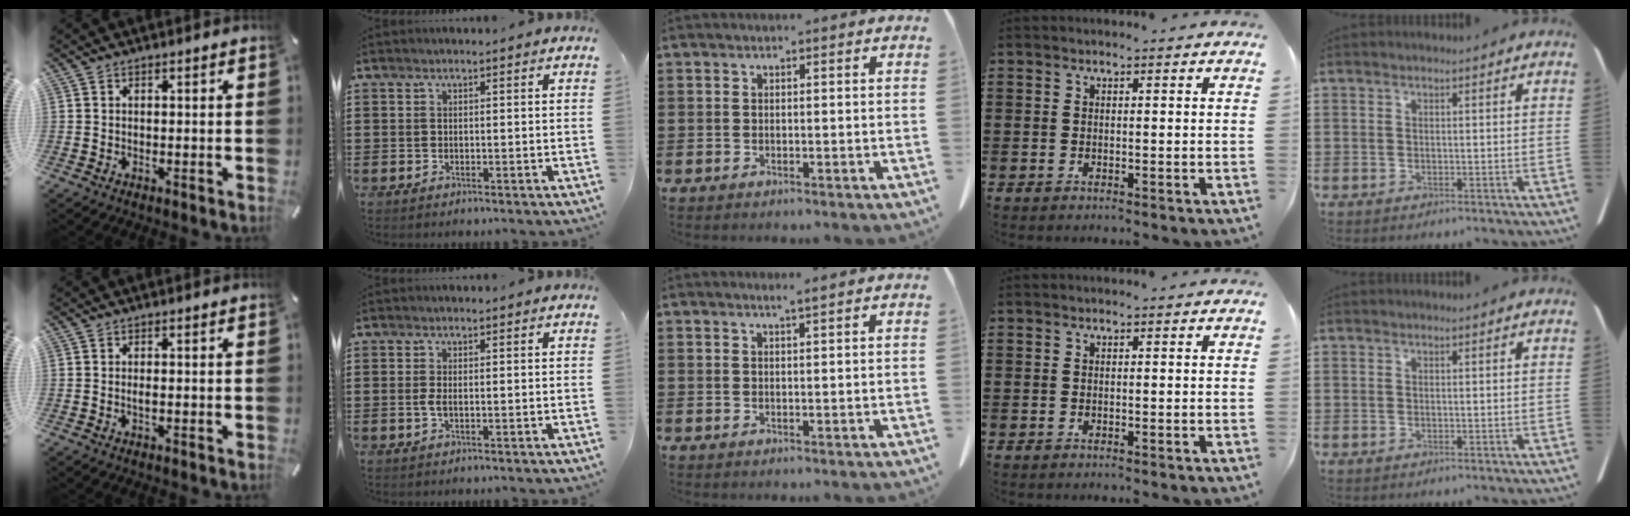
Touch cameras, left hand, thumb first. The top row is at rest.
{"thumb": {"total": 0.9, "force": [-0.2, 0.2, 0.9], "torque": [-0.017, -0.003, -0.003]}, "index": {"total": 1.2, "force": [-0.3, 0.3, 1.1], "torque": [-0.030, -0.003, -0.007]}, "middle": {"total": 1.2, "force": [1.0, -0.2, 0.7], "torque": [-0.013, -0.002, 0.018]}}